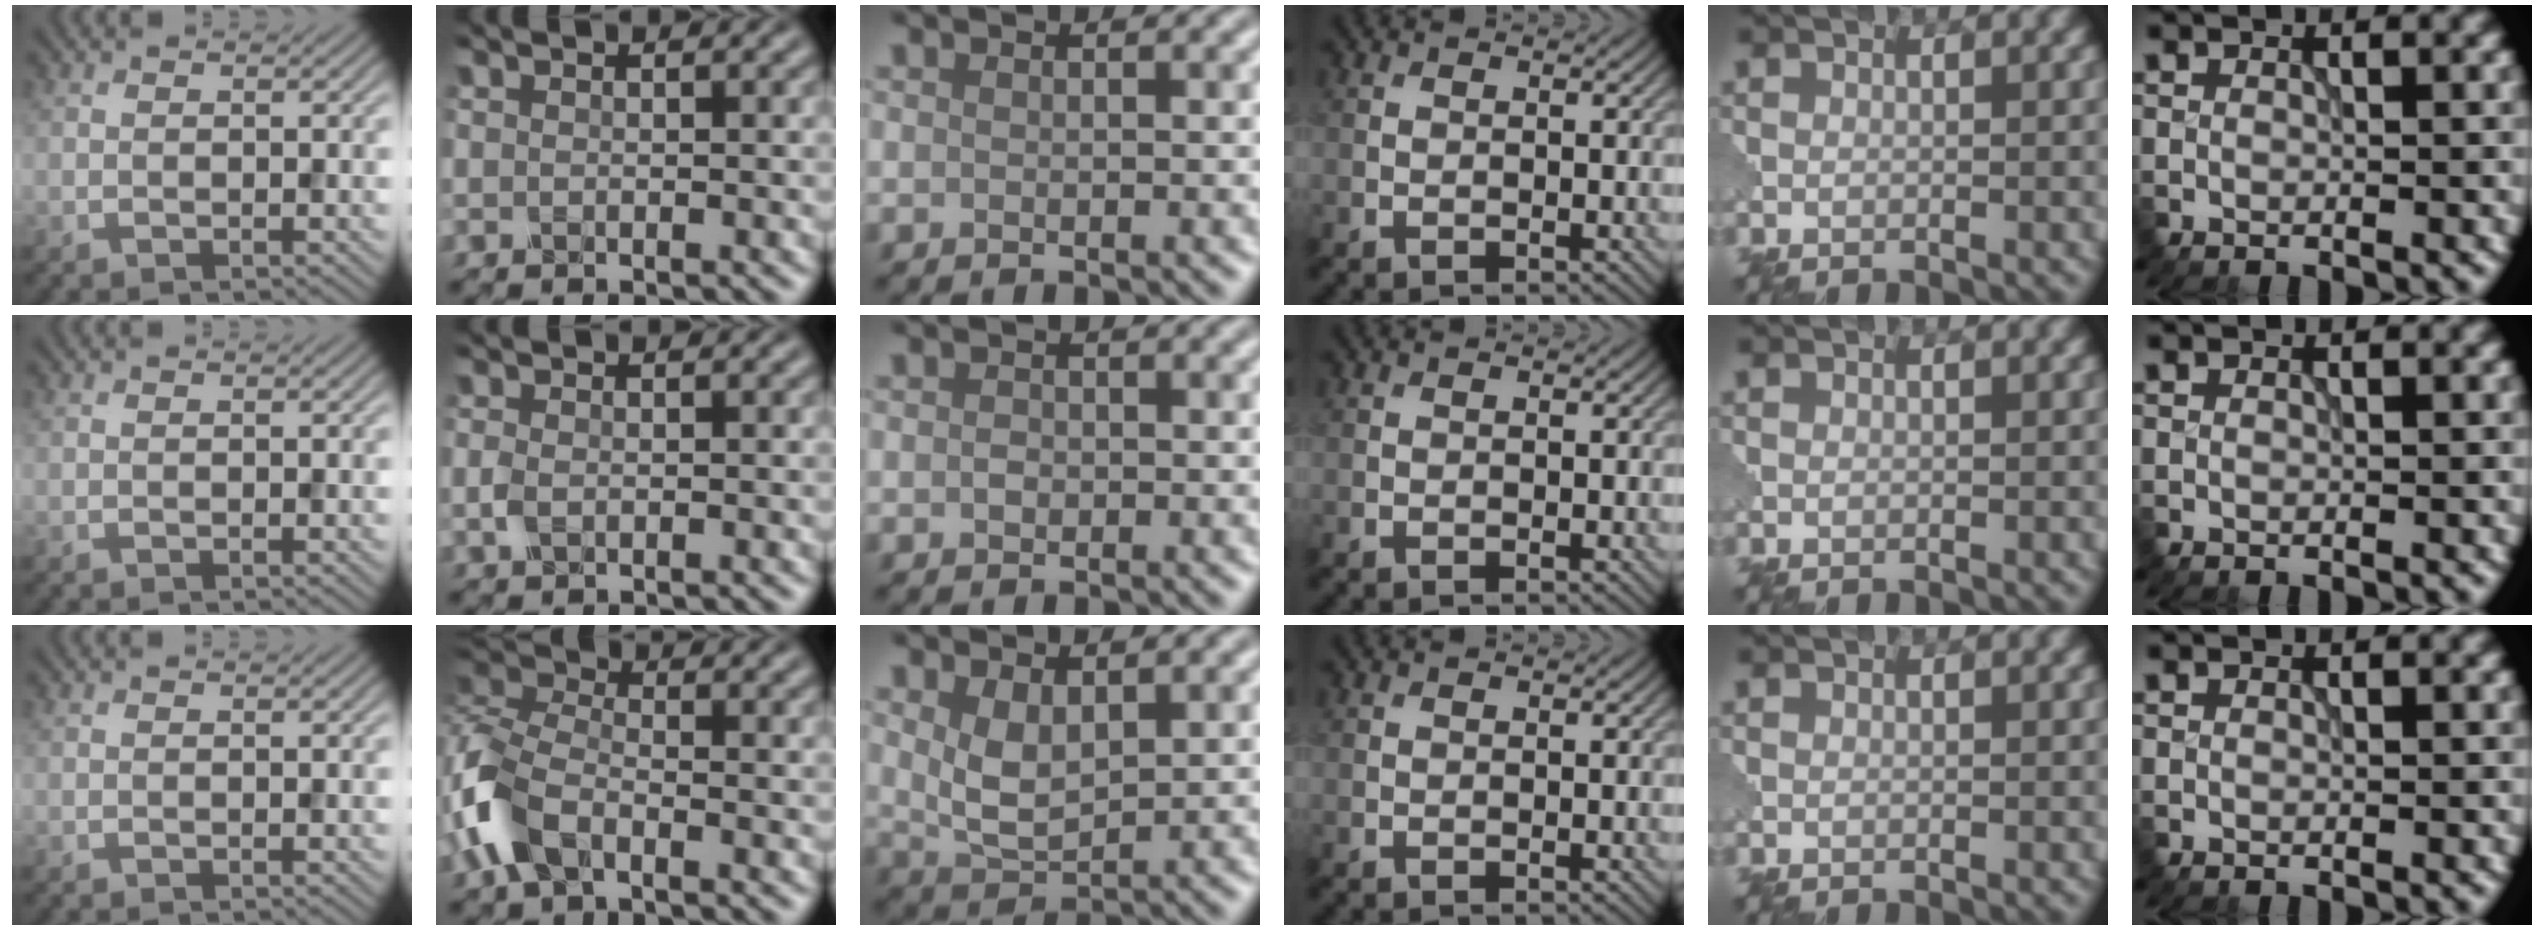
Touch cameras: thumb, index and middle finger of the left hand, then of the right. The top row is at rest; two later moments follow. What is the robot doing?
{"motion": "close", "object": "eyeshadow palette"}